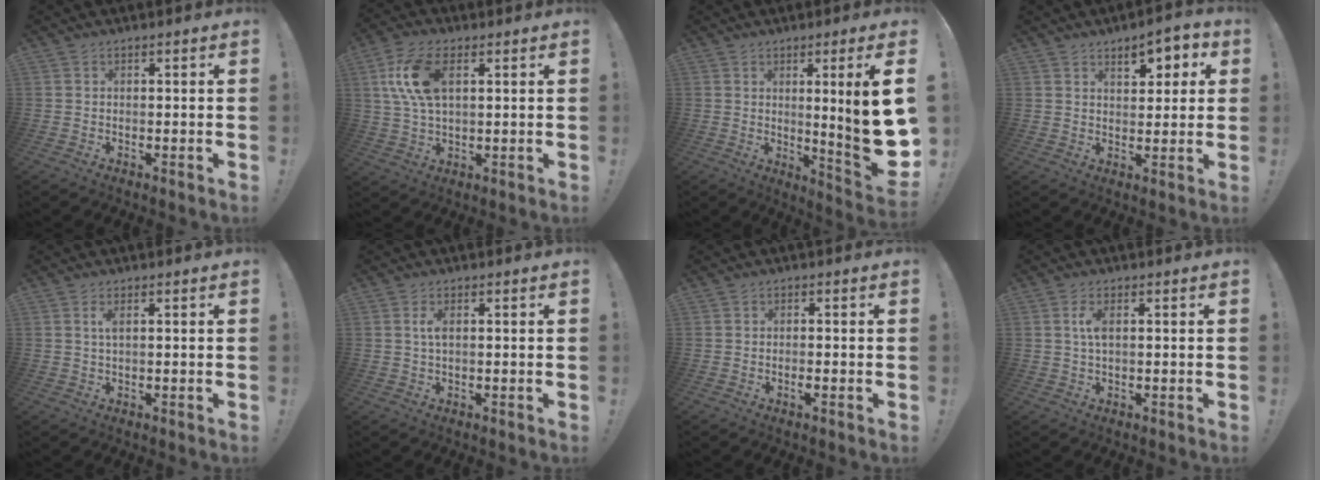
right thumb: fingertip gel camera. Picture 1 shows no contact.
{"total": 12.2, "force": [3.5, 6.5, 9.6], "torque": [-0.194, -0.002, 0.063]}
{"total": 14.9, "force": [1.2, 0.0, 14.8], "torque": [-0.214, -0.024, 0.015]}
{"total": 7.0, "force": [3.8, 3.6, 4.7], "torque": [-0.045, -0.021, 0.059]}
{"total": 1.8, "force": [0.4, 0.3, 1.8], "torque": [-0.028, 0.000, 0.004]}
{"total": 2.4, "force": [0.3, 0.8, 2.2], "torque": [-0.038, 0.000, 0.001]}
{"total": 1.5, "force": [-0.9, 0.0, 1.3], "torque": [-0.029, 0.002, -0.014]}
{"total": 3.5, "force": [0.6, 1.3, 3.2], "torque": [-0.065, 0.000, 0.004]}